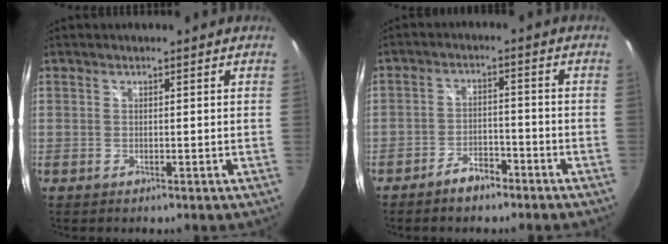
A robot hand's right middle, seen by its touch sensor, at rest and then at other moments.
{"total": 4.8, "force": [-3.8, 1.8, 2.3], "torque": [-0.058, 0.009, -0.058]}